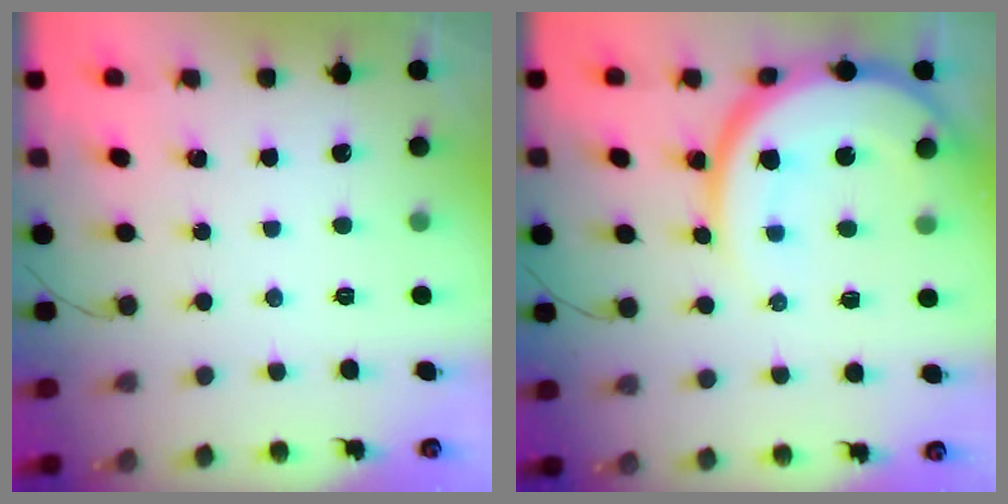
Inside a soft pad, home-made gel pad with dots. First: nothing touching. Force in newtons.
{"total": 14.5, "press": 14.5, "slide": 1.1}